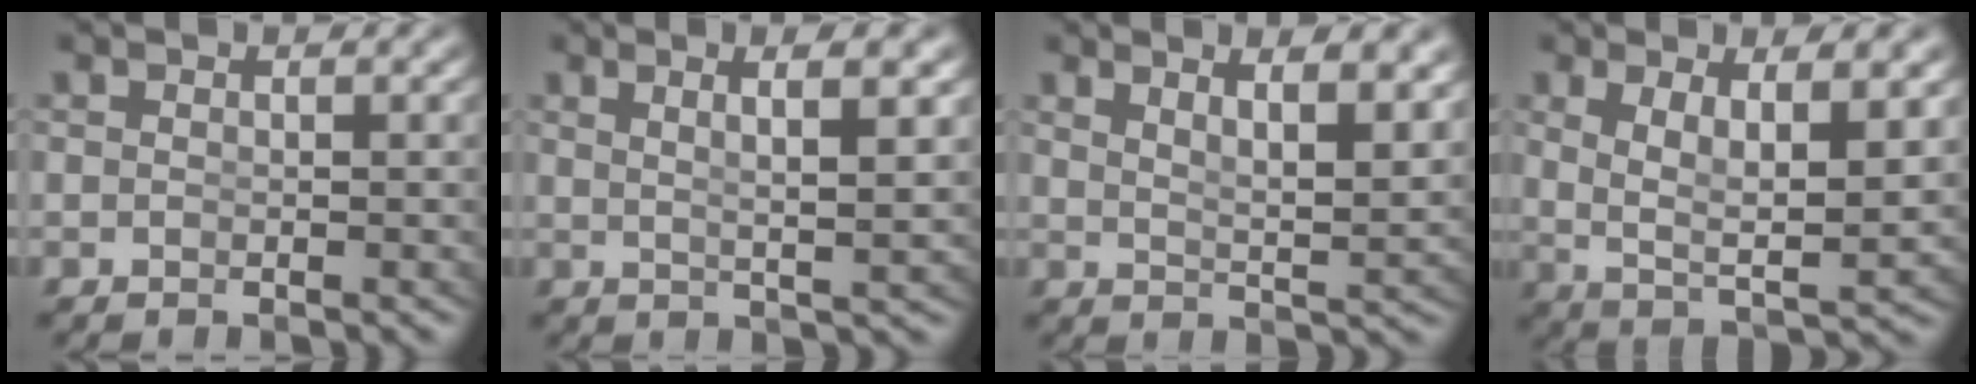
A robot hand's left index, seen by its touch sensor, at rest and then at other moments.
{"total": 4.5, "force": [2.3, 0.0, 3.9], "torque": [-0.052, 0.001, 0.045]}
{"total": 5.3, "force": [3.2, 1.1, 4.1], "torque": [-0.055, -0.007, 0.058]}
{"total": 5.7, "force": [1.0, 2.2, 5.1], "torque": [-0.099, -0.024, 0.032]}